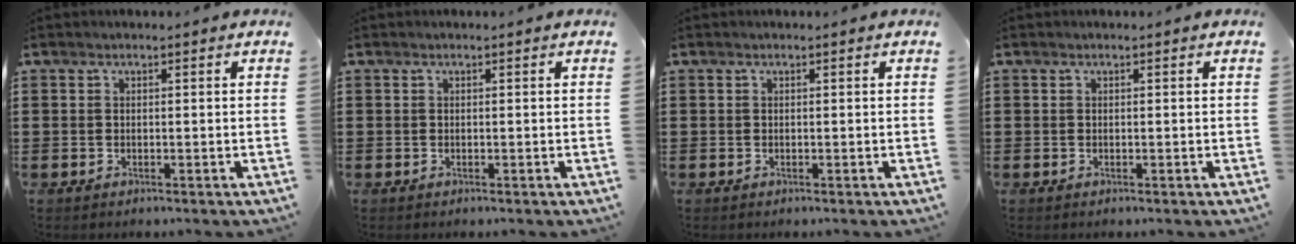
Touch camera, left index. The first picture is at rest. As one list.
[{"total": 0.0}, {"total": 0.0}, {"total": 0.0}]